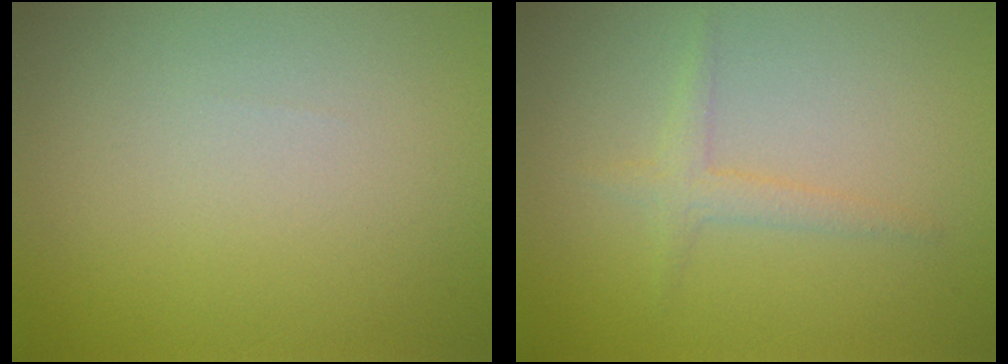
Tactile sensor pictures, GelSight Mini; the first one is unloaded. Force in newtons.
{"total": 1.4, "press": 1.4, "slide": 0.1}